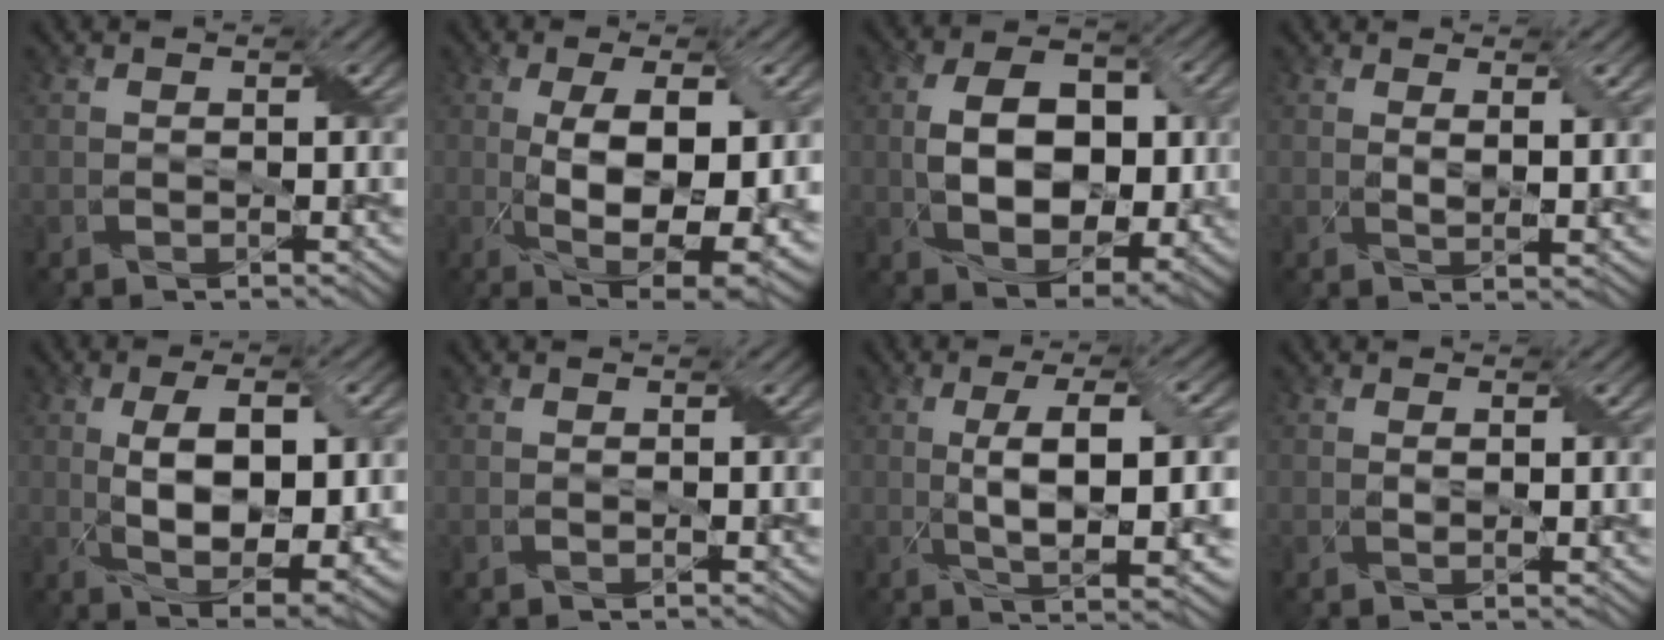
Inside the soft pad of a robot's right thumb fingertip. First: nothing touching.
{"total": 13.8, "force": [-1.5, 5.6, 12.6], "torque": [-0.196, -0.010, -0.012]}
{"total": 11.6, "force": [0.1, 7.1, 9.1], "torque": [-0.165, -0.002, 0.006]}
{"total": 3.0, "force": [1.2, 0.5, 2.7], "torque": [-0.052, -0.005, 0.024]}
{"total": 11.8, "force": [0.3, 5.3, 10.5], "torque": [-0.176, -0.006, 0.015]}
{"total": 0.0}
{"total": 9.7, "force": [0.0, 2.4, 9.4], "torque": [-0.154, 0.008, 0.002]}
{"total": 1.4, "force": [0.4, 0.3, 1.3], "torque": [-0.023, 0.001, 0.008]}